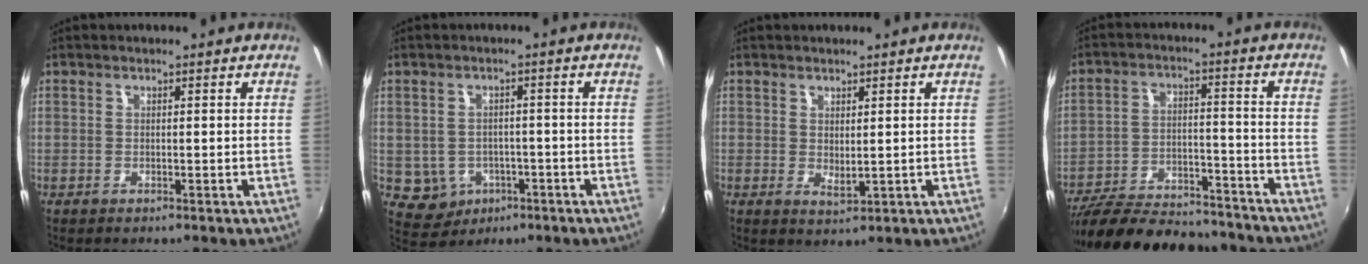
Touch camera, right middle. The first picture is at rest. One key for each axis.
{"total": 6.3, "fx": -2.2, "fy": 5.5, "fz": 1.9, "tx": -0.057, "ty": 0.005, "tz": -0.015}
{"total": 1.9, "fx": 0.7, "fy": 0.7, "fz": 1.6, "tx": -0.026, "ty": -0.004, "tz": 0.013}
{"total": 22.8, "fx": -19.7, "fy": 6.3, "fz": 9.5, "tx": -0.188, "ty": -0.014, "tz": -0.285}